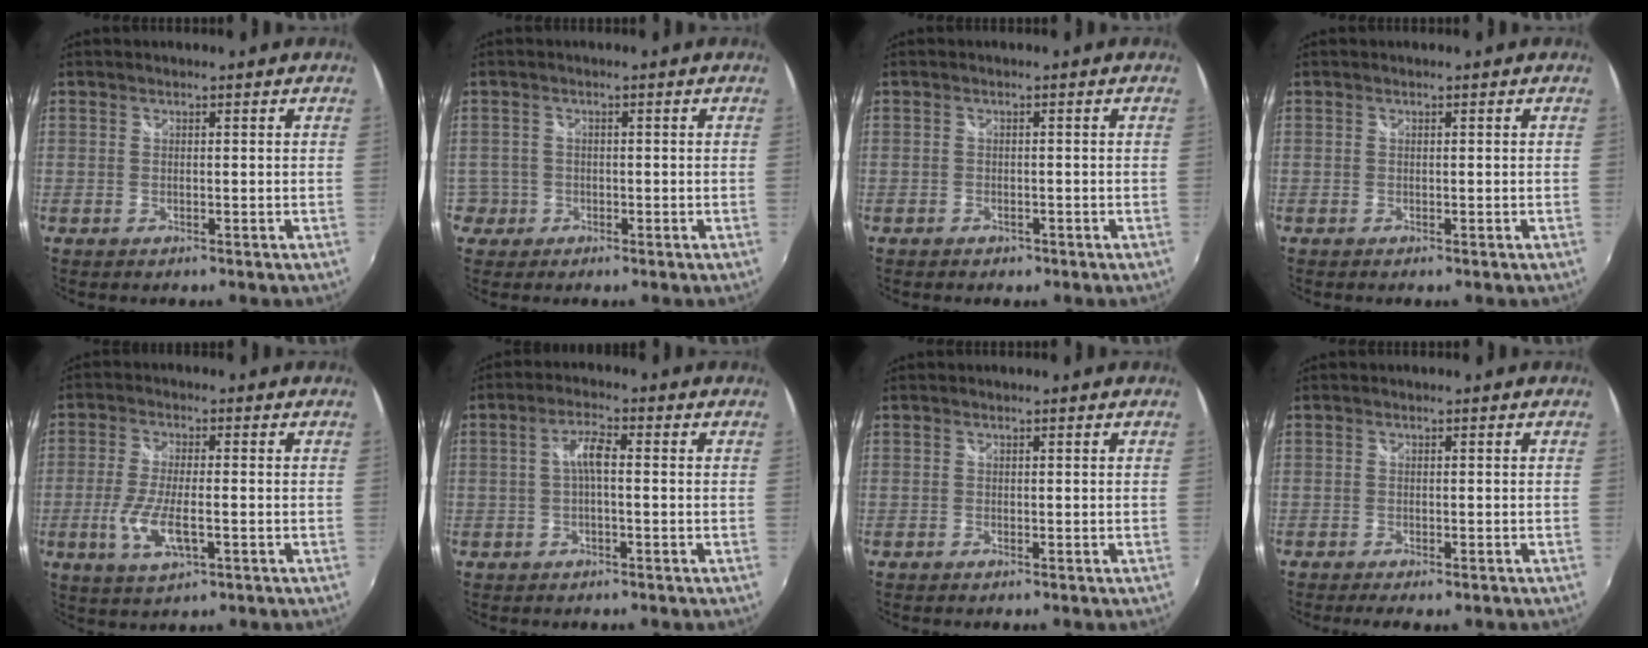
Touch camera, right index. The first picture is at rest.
{"total": 3.5, "force": [-1.1, 3.3, 0.1], "torque": [-0.001, 0.013, -0.018]}
{"total": 1.9, "force": [-1.3, 1.3, 0.6], "torque": [-0.013, -0.004, -0.016]}
{"total": 0.0}
{"total": 8.3, "force": [-2.5, 2.5, 7.5], "torque": [-0.156, -0.013, -0.048]}
{"total": 3.7, "force": [-0.3, 0.8, 3.6], "torque": [-0.070, 0.010, -0.004]}
{"total": 0.0}
{"total": 3.0, "force": [-2.3, 1.0, 1.7], "torque": [-0.040, -0.014, -0.039]}